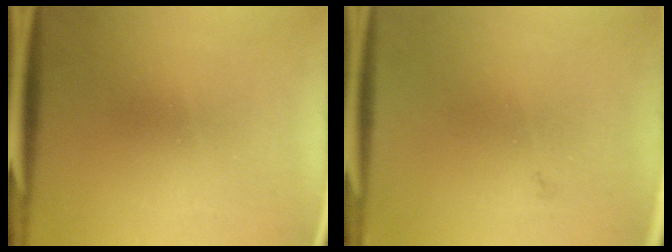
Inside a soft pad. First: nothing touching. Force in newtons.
{"total": 0.7}